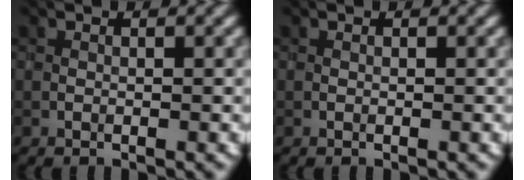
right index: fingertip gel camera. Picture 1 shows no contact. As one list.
[{"total": 0.0}]